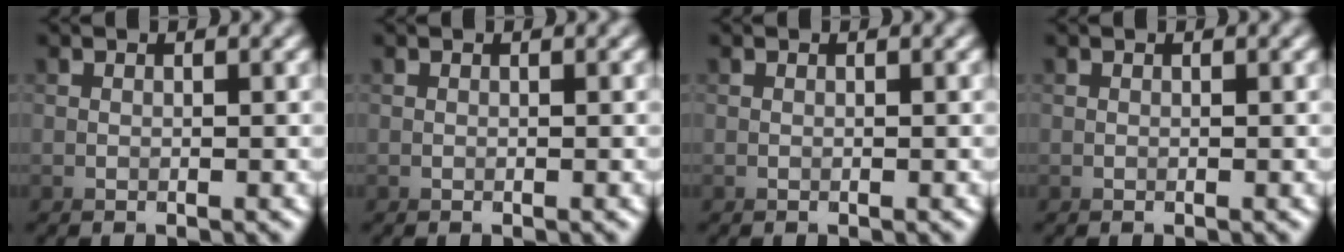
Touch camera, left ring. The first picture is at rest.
{"total": 0.0}
{"total": 0.0}
{"total": 0.0}